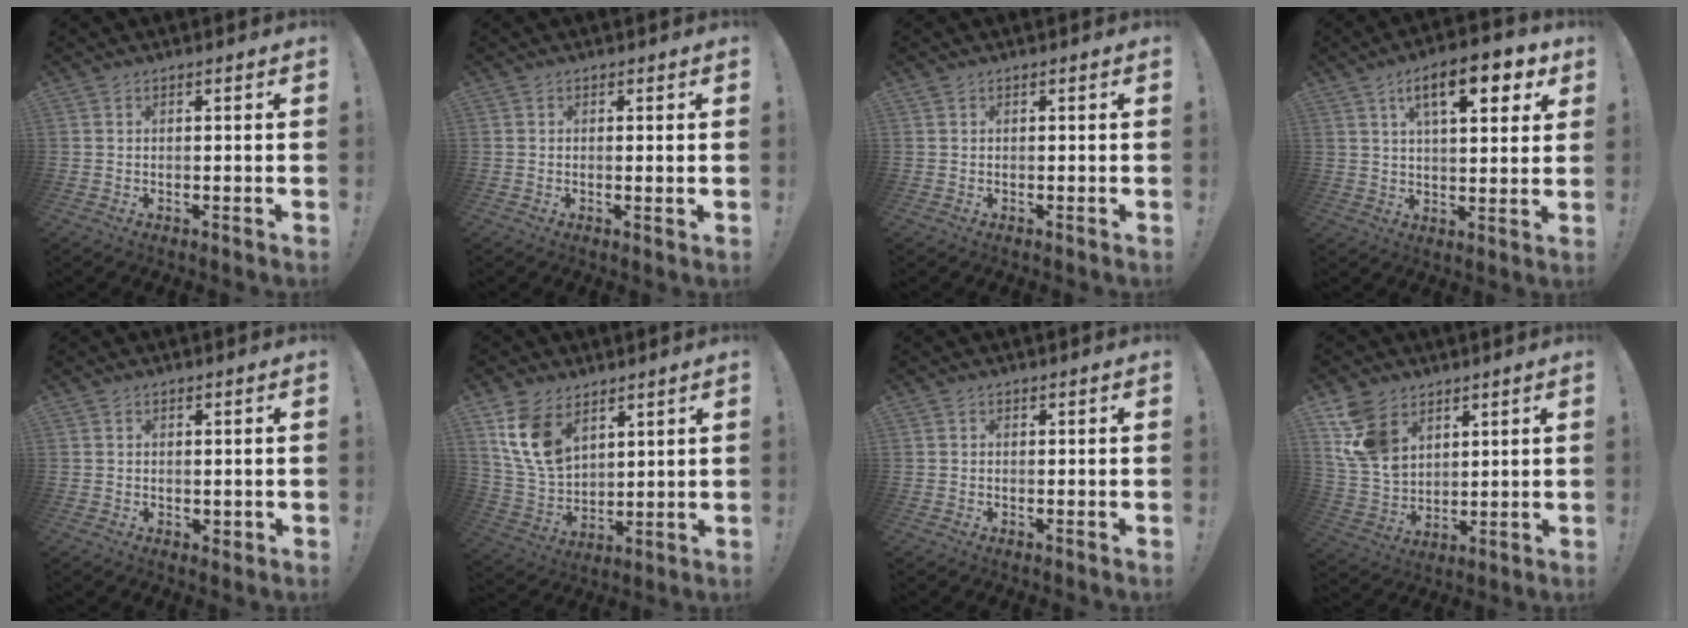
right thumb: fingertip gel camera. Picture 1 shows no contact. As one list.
[{"total": 1.1, "force": [0.4, -0.2, 1.0], "torque": [-0.011, -0.005, 0.006]}, {"total": 0.0}, {"total": 14.1, "force": [6.2, 5.1, 11.6], "torque": [-0.160, -0.017, 0.093]}, {"total": 1.3, "force": [0.3, 1.0, 0.7], "torque": [-0.003, -0.002, 0.005]}, {"total": 13.1, "force": [7.2, 8.2, 7.2], "torque": [-0.157, -0.031, 0.146]}, {"total": 0.0}, {"total": 13.8, "force": [7.2, 9.5, 6.9], "torque": [-0.150, -0.031, 0.148]}]